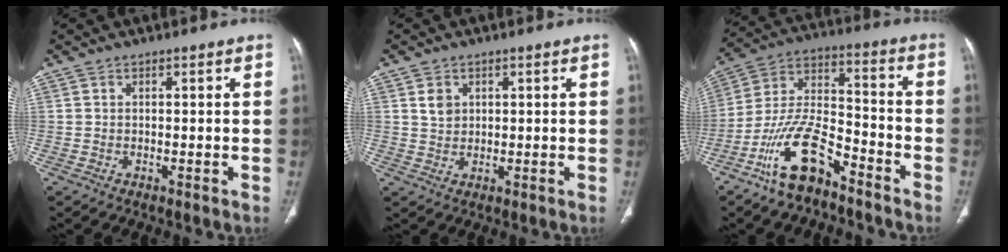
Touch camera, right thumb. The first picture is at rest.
{"total": 2.8, "force": [1.1, 2.3, 1.3], "torque": [-0.012, -0.008, 0.024]}
{"total": 13.8, "force": [-9.2, 5.4, 8.8], "torque": [-0.170, 0.073, -0.177]}